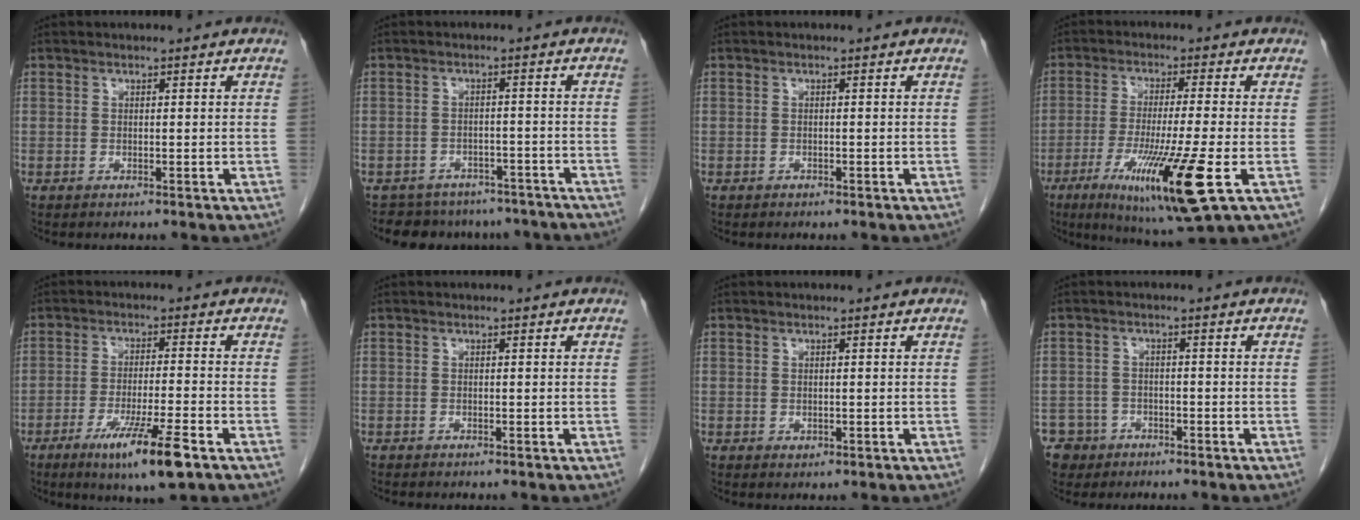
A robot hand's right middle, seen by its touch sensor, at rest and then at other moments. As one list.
[{"total": 10.3, "force": [-8.9, 4.9, 1.5], "torque": [-0.014, 0.016, -0.099]}, {"total": 0.0}, {"total": 14.7, "force": [-5.5, -0.1, 13.7], "torque": [-0.249, -0.046, -0.088]}, {"total": 9.8, "force": [-5.5, 0.2, 8.1], "torque": [-0.142, -0.024, -0.089]}, {"total": 0.8, "force": [-0.7, 0.2, 0.3], "torque": [-0.007, 0.000, -0.012]}, {"total": 0.5, "force": [-0.1, 0.4, 0.3], "torque": [-0.007, -0.002, 0.002]}, {"total": 4.8, "force": [-3.1, 3.7, -0.1], "torque": [0.005, 0.010, -0.053]}]